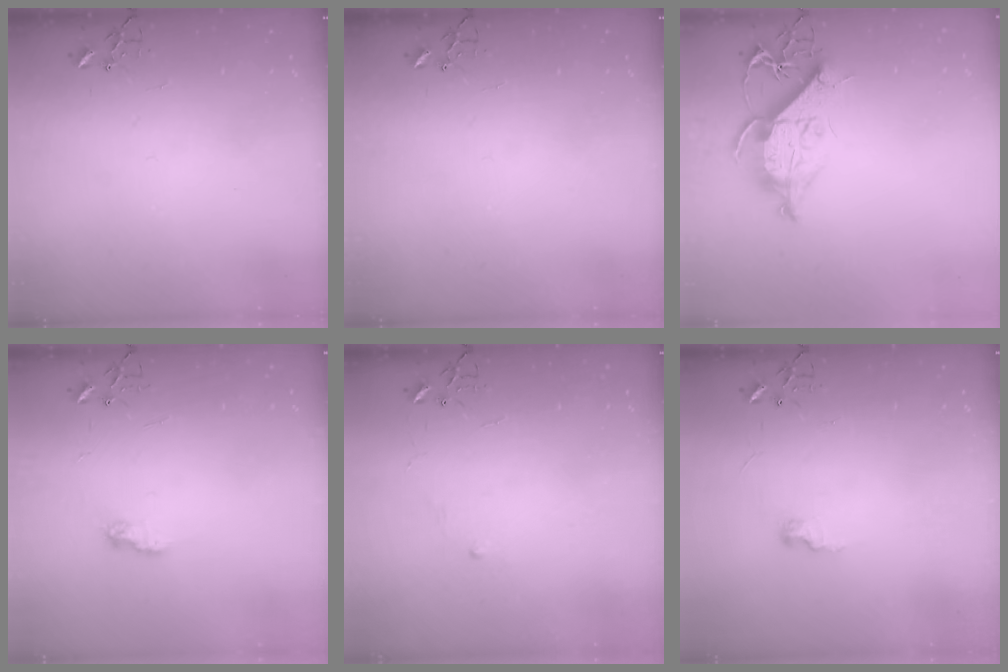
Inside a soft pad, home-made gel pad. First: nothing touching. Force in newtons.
{"total": 0.0}
{"total": 11.6, "press": 11.5, "slide": 1.4}
{"total": 6.3, "press": 6.3, "slide": 0.1}
{"total": 4.4, "press": 4.4, "slide": 0.6}
{"total": 7.0, "press": 7.0, "slide": 0.6}